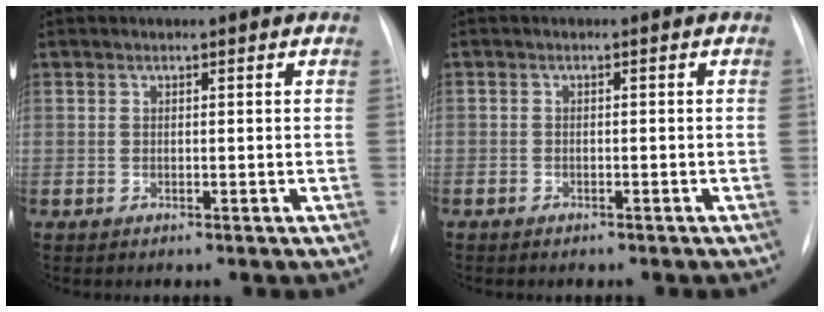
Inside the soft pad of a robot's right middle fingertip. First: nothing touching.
{"total": 1.4, "force": [-1.1, 0.8, 0.4], "torque": [-0.006, 0.002, -0.013]}